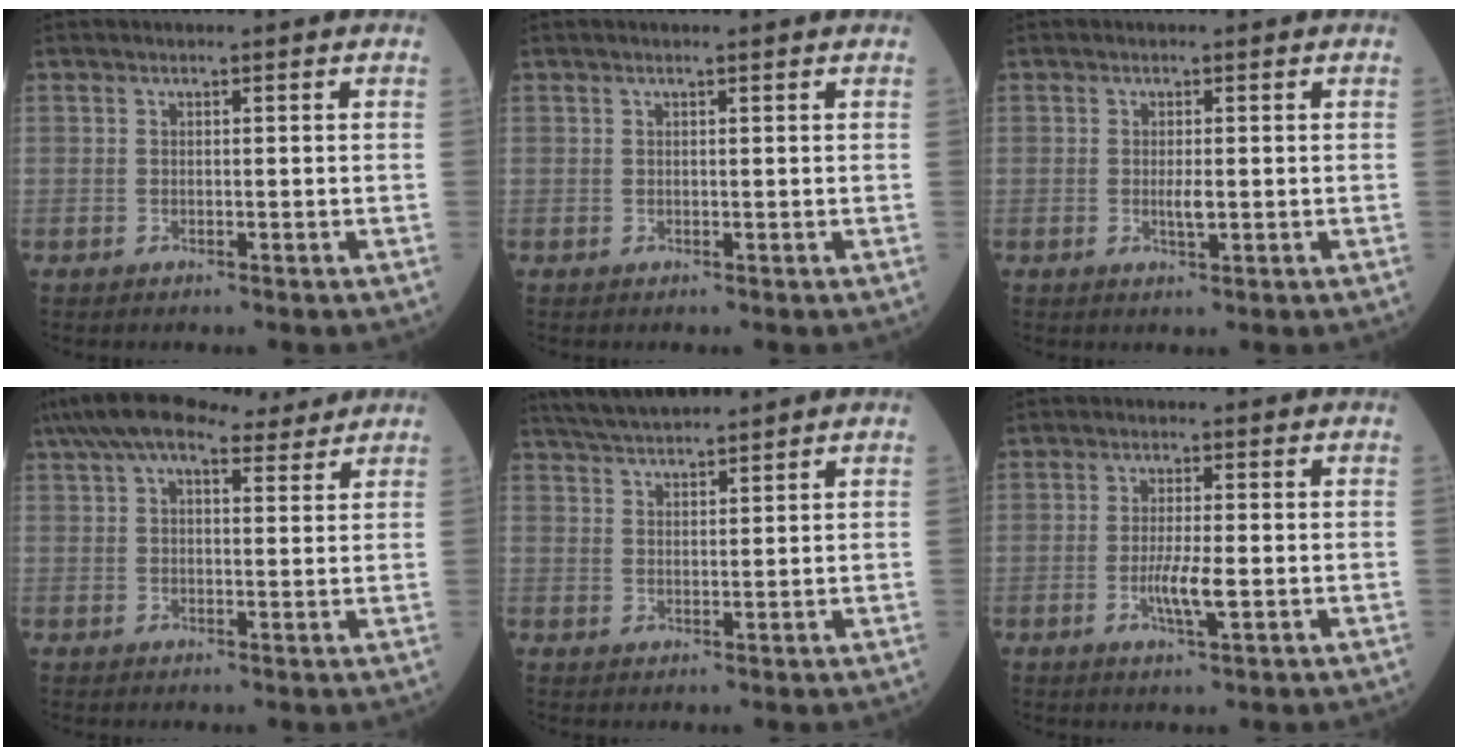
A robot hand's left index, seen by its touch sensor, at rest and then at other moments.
{"total": 1.3, "force": [1.1, 0.0, 0.8], "torque": [-0.014, 0.014, 0.017]}
{"total": 1.7, "force": [-0.1, 0.4, 1.7], "torque": [-0.035, -0.002, 0.001]}
{"total": 11.4, "force": [9.0, 3.5, 6.0], "torque": [-0.110, 0.053, 0.140]}
{"total": 6.9, "force": [6.4, 0.3, 2.5], "torque": [-0.051, 0.029, 0.117]}
{"total": 4.2, "force": [-1.0, 0.5, 4.1], "torque": [-0.082, -0.006, -0.017]}